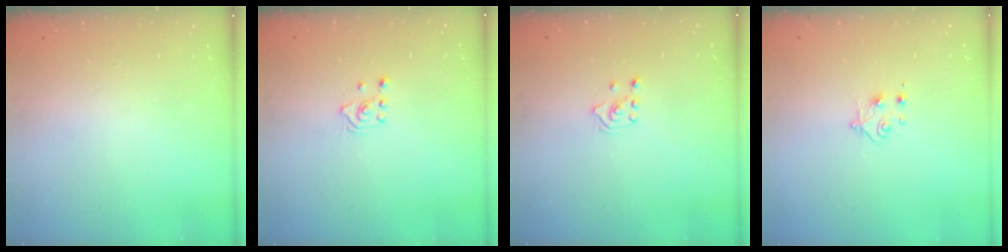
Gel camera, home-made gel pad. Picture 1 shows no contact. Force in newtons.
{"total": 2.0, "press": 1.8, "slide": 0.9}
{"total": 2.1, "press": 1.8, "slide": 0.9}
{"total": 4.1, "press": 4.1, "slide": 0.5}